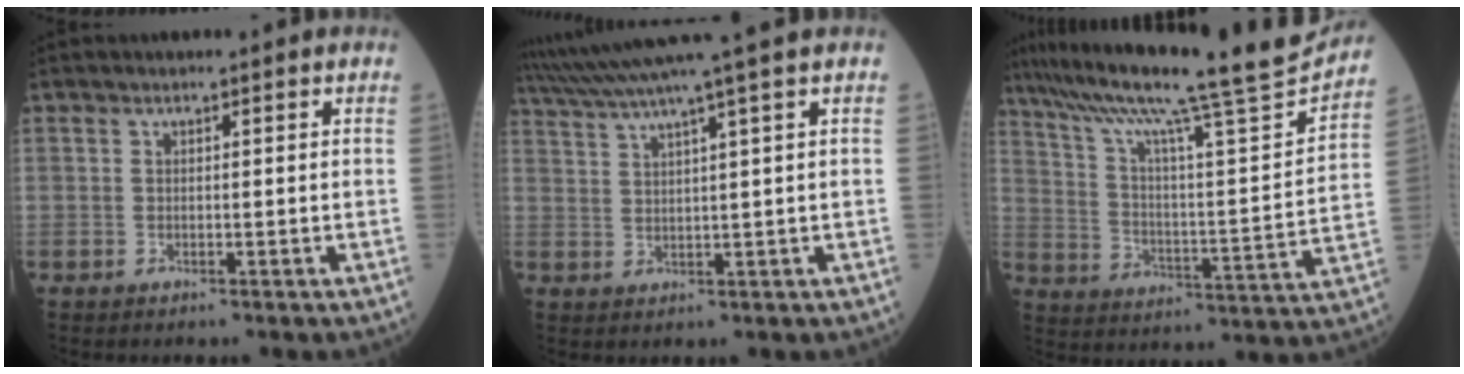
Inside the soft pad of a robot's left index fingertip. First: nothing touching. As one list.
[{"total": 9.4, "force": [7.7, -3.0, 4.3], "torque": [-0.076, 0.009, 0.127]}, {"total": 25.7, "force": [22.4, -0.4, 12.7], "torque": [-0.216, -0.045, 0.318]}]